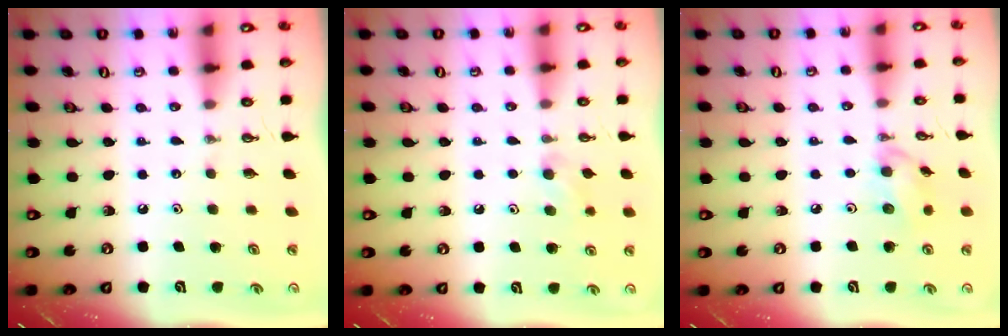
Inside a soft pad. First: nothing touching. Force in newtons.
{"total": 5.7, "press": 5.7, "slide": 1.0}
{"total": 8.5, "press": 8.4, "slide": 1.1}